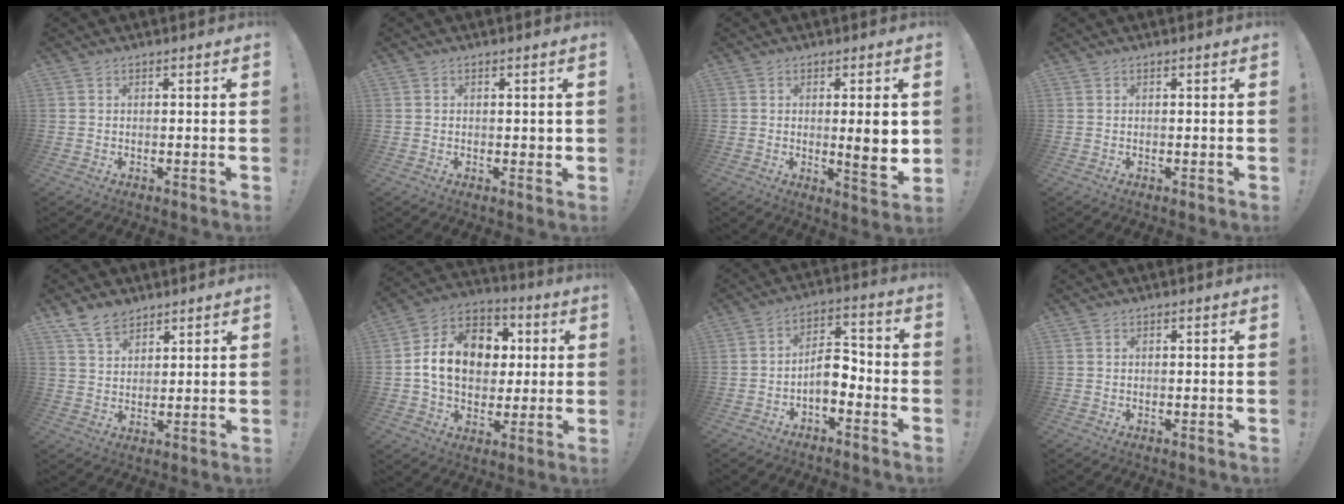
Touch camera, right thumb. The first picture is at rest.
{"total": 1.4, "force": [0.0, 1.1, 0.9], "torque": [-0.009, 0.004, -0.002]}
{"total": 8.4, "force": [0.6, 1.3, 8.2], "torque": [-0.102, -0.018, 0.007]}
{"total": 0.0}
{"total": 7.6, "force": [5.8, 4.1, 2.6], "torque": [-0.056, -0.027, 0.115]}
{"total": 17.2, "force": [2.3, 13.3, 10.5], "torque": [-0.154, 0.012, 0.052]}
{"total": 8.5, "force": [-3.6, 4.8, 6.0], "torque": [-0.107, 0.022, -0.065]}
{"total": 0.0}